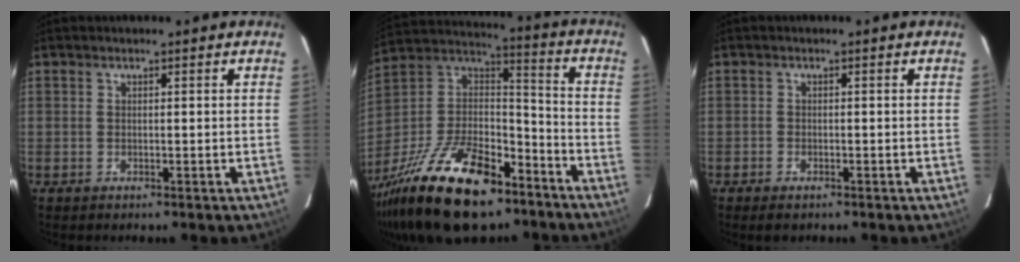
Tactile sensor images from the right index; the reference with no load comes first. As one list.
[{"total": 29.7, "force": [-19.4, 13.5, 18.1], "torque": [-0.371, -0.002, -0.313]}, {"total": 1.9, "force": [-1.5, 1.0, 0.7], "torque": [-0.020, -0.004, -0.028]}]